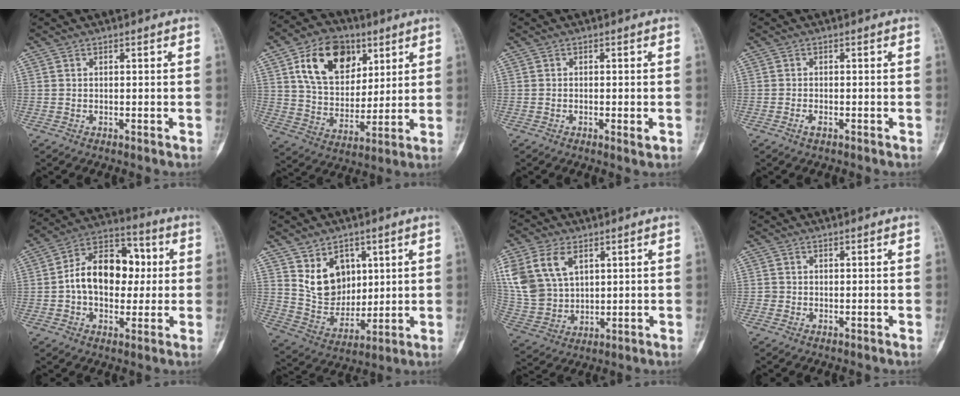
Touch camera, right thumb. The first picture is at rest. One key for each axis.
{"total": 17.3, "fx": 7.4, "fy": 11.6, "fz": 10.6, "tx": -0.142, "ty": -0.022, "tz": 0.132}
{"total": 2.0, "fx": -0.6, "fy": 0.7, "fz": 1.8, "tx": -0.031, "ty": -0.001, "tz": -0.009}
{"total": 1.3, "fx": -0.7, "fy": 0.6, "fz": 0.9, "tx": -0.017, "ty": 0.002, "tz": -0.015}
{"total": 15.8, "fx": 0.7, "fy": 10.8, "fz": 11.5, "tx": -0.142, "ty": 0.034, "tz": 0.002}
{"total": 11.4, "fx": 4.7, "fy": 8.6, "fz": 6.0, "tx": -0.067, "ty": -0.035, "tz": 0.103}
{"total": 14.8, "fx": 6.0, "fy": 9.9, "fz": 9.4, "tx": -0.195, "ty": -0.009, "tz": 0.131}
{"total": 0.6, "fx": -0.1, "fy": 0.6, "fz": 0.0, "tx": 0.003, "ty": 0.005, "tz": -0.003}